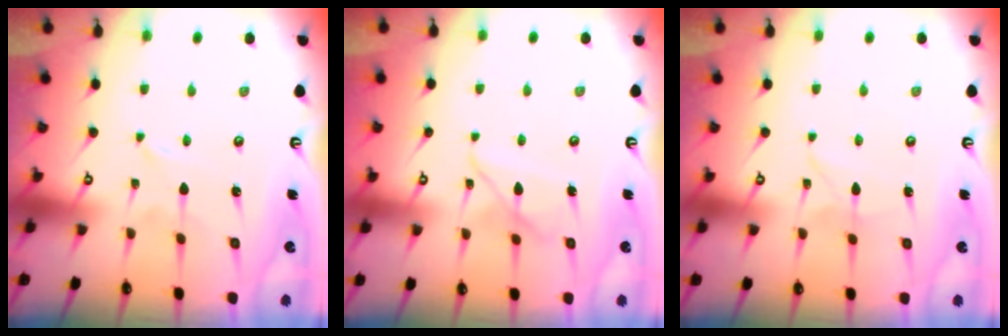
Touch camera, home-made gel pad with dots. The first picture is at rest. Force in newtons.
{"total": 9.0, "press": 9.0, "slide": 0.7}
{"total": 2.9, "press": 2.9, "slide": 0.3}